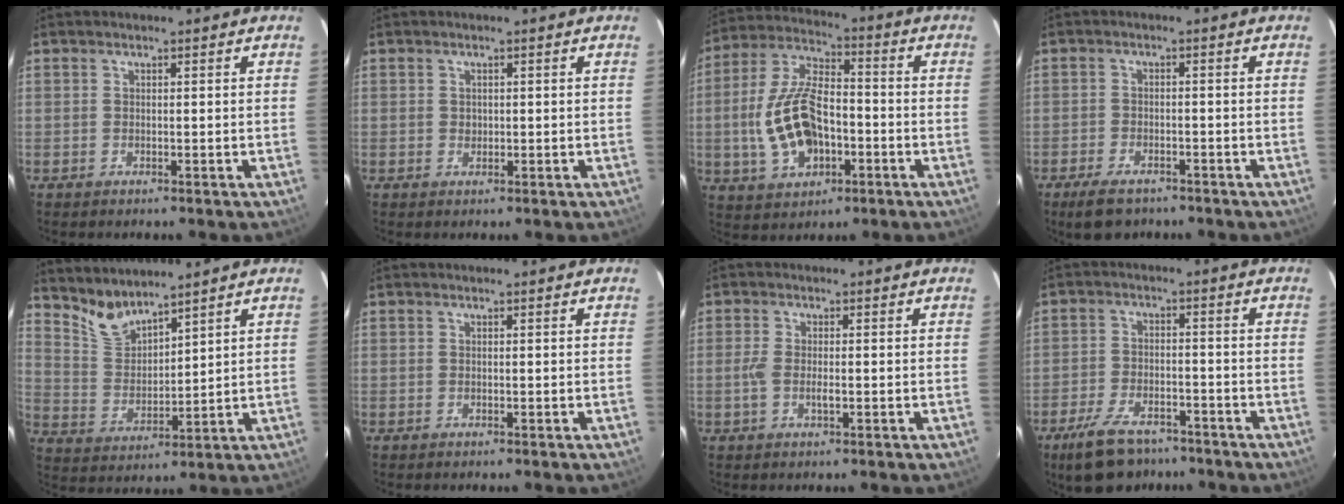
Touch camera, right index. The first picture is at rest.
{"total": 1.0, "force": [0.0, 1.0, 0.2], "torque": [0.000, 0.002, 0.001]}
{"total": 15.7, "force": [-3.5, 8.8, 12.5], "torque": [-0.272, 0.011, -0.054]}
{"total": 6.5, "force": [-4.9, 3.0, 3.0], "torque": [-0.078, -0.004, -0.081]}
{"total": 7.3, "force": [6.6, 1.8, 2.5], "torque": [-0.048, -0.007, 0.140]}
{"total": 0.0}
{"total": 4.7, "force": [-1.2, 1.8, 4.1], "torque": [-0.090, -0.001, -0.023]}
{"total": 11.3, "force": [-8.4, 5.2, 5.5], "torque": [-0.134, -0.004, -0.137]}